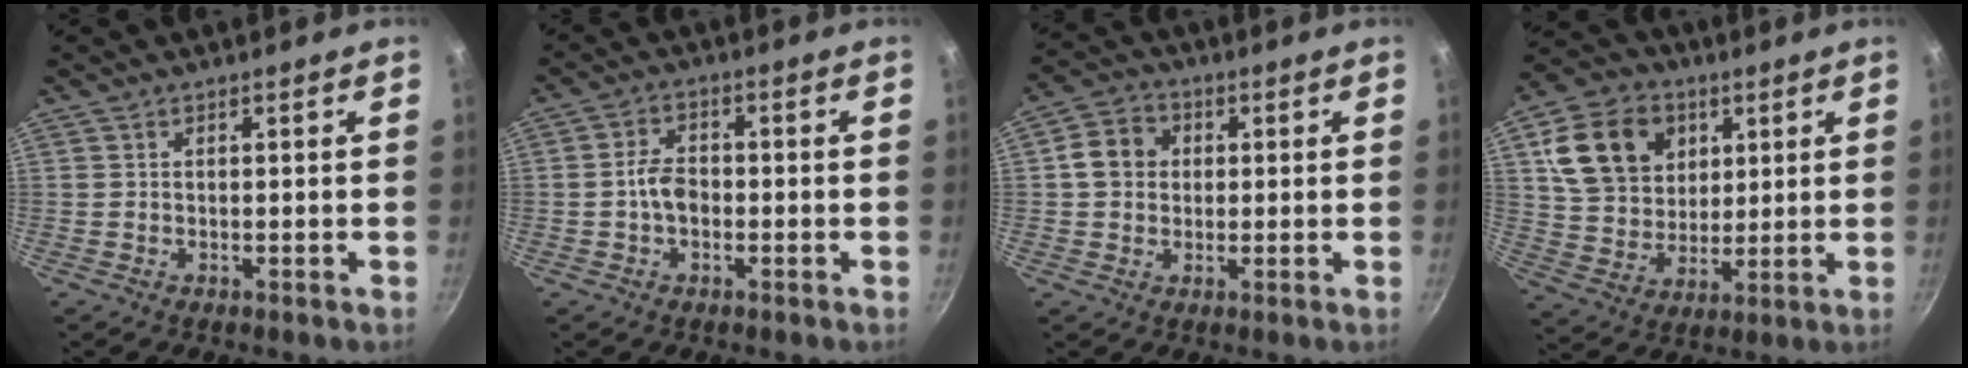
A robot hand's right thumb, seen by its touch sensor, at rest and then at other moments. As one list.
[{"total": 4.6, "force": [-0.9, 3.0, 3.3], "torque": [-0.055, 0.016, -0.021]}, {"total": 7.2, "force": [0.7, 6.3, 3.4], "torque": [-0.048, 0.015, 0.003]}, {"total": 16.4, "force": [5.6, 13.1, 8.2], "torque": [-0.123, -0.003, 0.104]}]